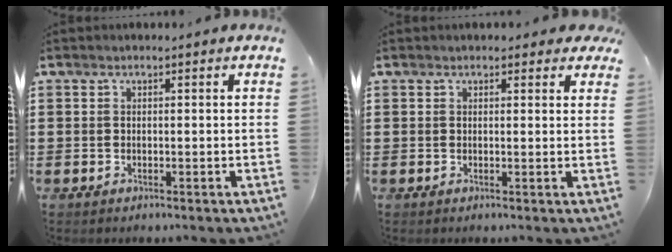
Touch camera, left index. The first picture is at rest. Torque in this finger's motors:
{"motor_torque": [1.09, -1.04, 0.34, 0.07]}